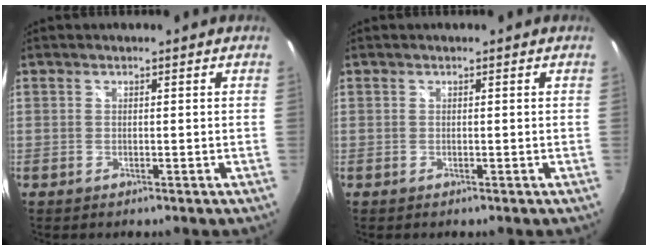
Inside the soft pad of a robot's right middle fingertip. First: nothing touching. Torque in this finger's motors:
{"motor_torque": [0.00, 0.00, 0.00, 0.00]}